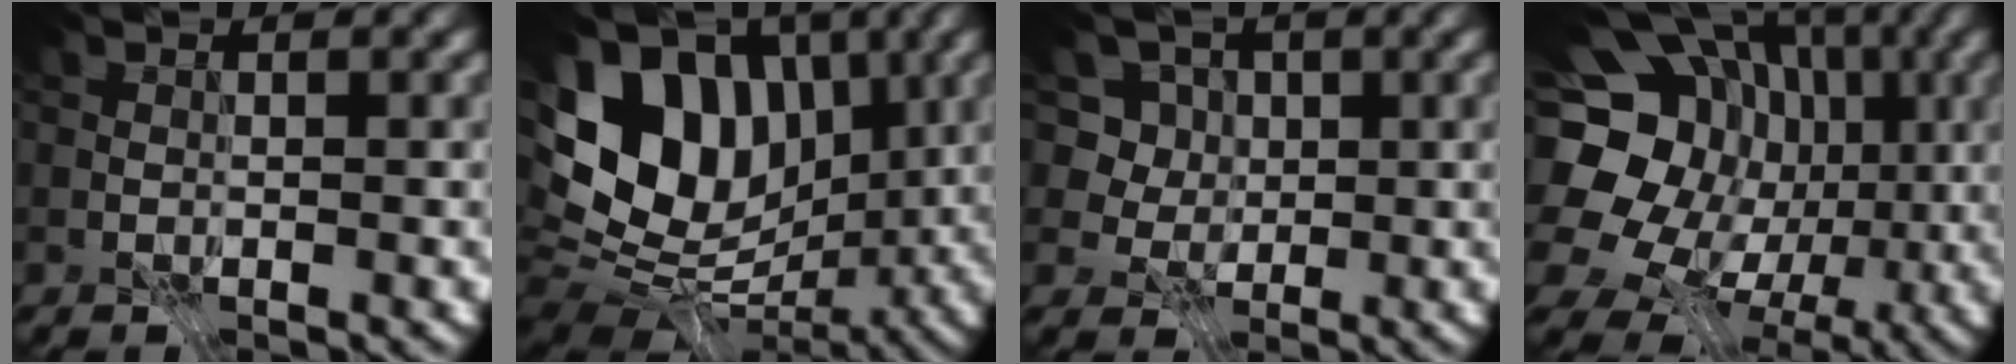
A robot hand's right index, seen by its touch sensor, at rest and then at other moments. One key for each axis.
{"total": 13.3, "fx": 2.5, "fy": 9.6, "fz": 8.8, "tx": -0.146, "ty": 0.011, "tz": 0.036}
{"total": 7.2, "fx": 3.2, "fy": 5.8, "fz": 2.8, "tx": -0.042, "ty": -0.002, "tz": 0.041}
{"total": 21.5, "fx": 1.4, "fy": 19.2, "fz": 9.5, "tx": -0.204, "ty": 0.028, "tz": 0.000}